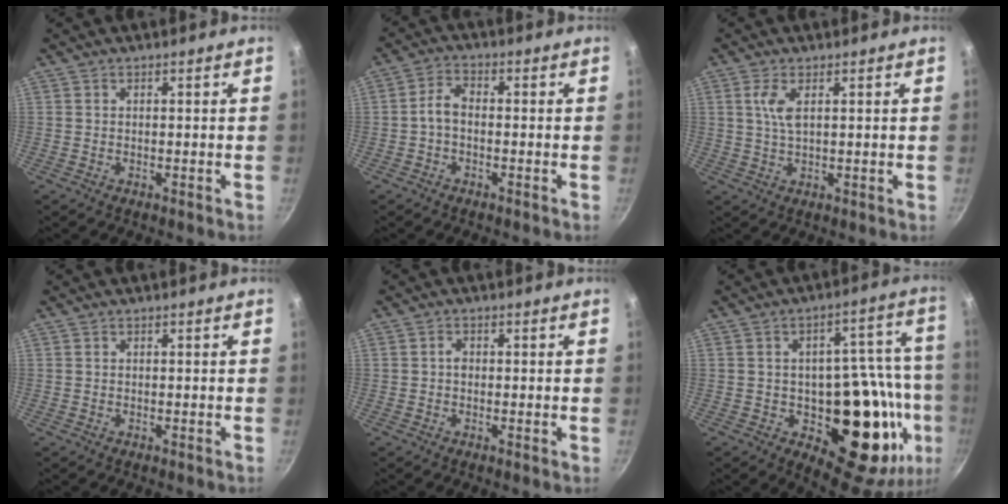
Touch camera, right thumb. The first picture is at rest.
{"total": 3.7, "force": [-1.0, 2.2, 2.8], "torque": [-0.055, 0.023, -0.028]}
{"total": 3.8, "force": [1.3, 1.3, 3.3], "torque": [-0.071, -0.002, 0.028]}
{"total": 0.0}
{"total": 1.3, "force": [-0.1, 1.0, 0.9], "torque": [-0.014, 0.004, -0.004]}
{"total": 26.6, "force": [-6.2, 14.0, 21.8], "torque": [-0.208, 0.003, -0.075]}